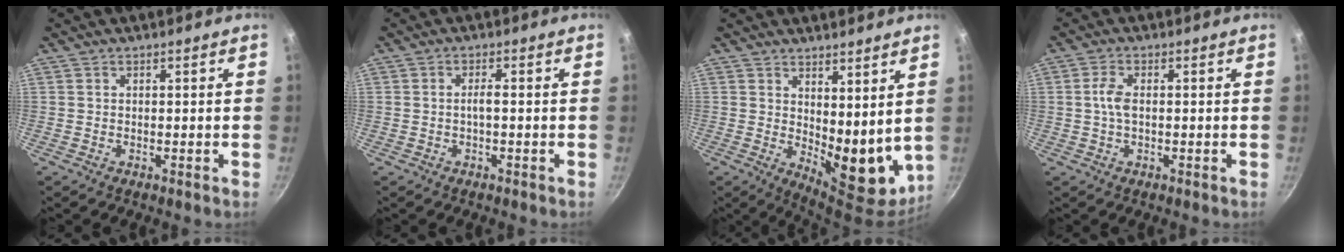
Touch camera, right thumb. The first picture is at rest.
{"total": 1.7, "force": [-0.4, 0.4, 1.6], "torque": [-0.037, 0.010, -0.009]}
{"total": 12.0, "force": [4.0, 5.7, 9.7], "torque": [-0.111, -0.056, 0.069]}
{"total": 3.3, "force": [0.1, 1.6, 2.9], "torque": [-0.068, 0.007, -0.003]}